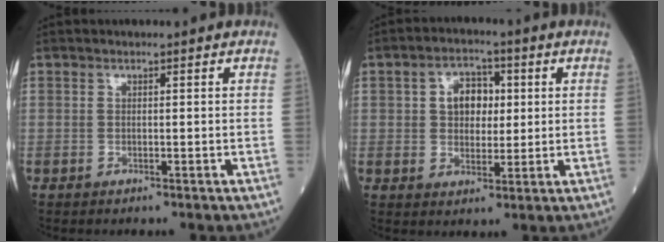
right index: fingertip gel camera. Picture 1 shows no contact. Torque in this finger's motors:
{"motor_torque": [0.09, -0.01, 0.12, 0.05]}